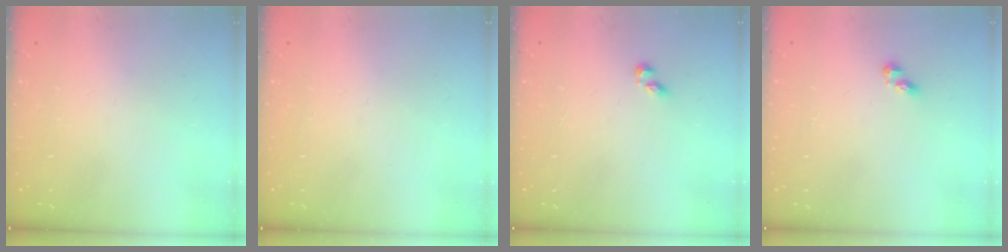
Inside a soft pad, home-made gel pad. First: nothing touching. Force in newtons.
{"total": 0.0}
{"total": 1.2, "press": 1.0, "slide": 0.6}
{"total": 2.8, "press": 2.8, "slide": 0.4}